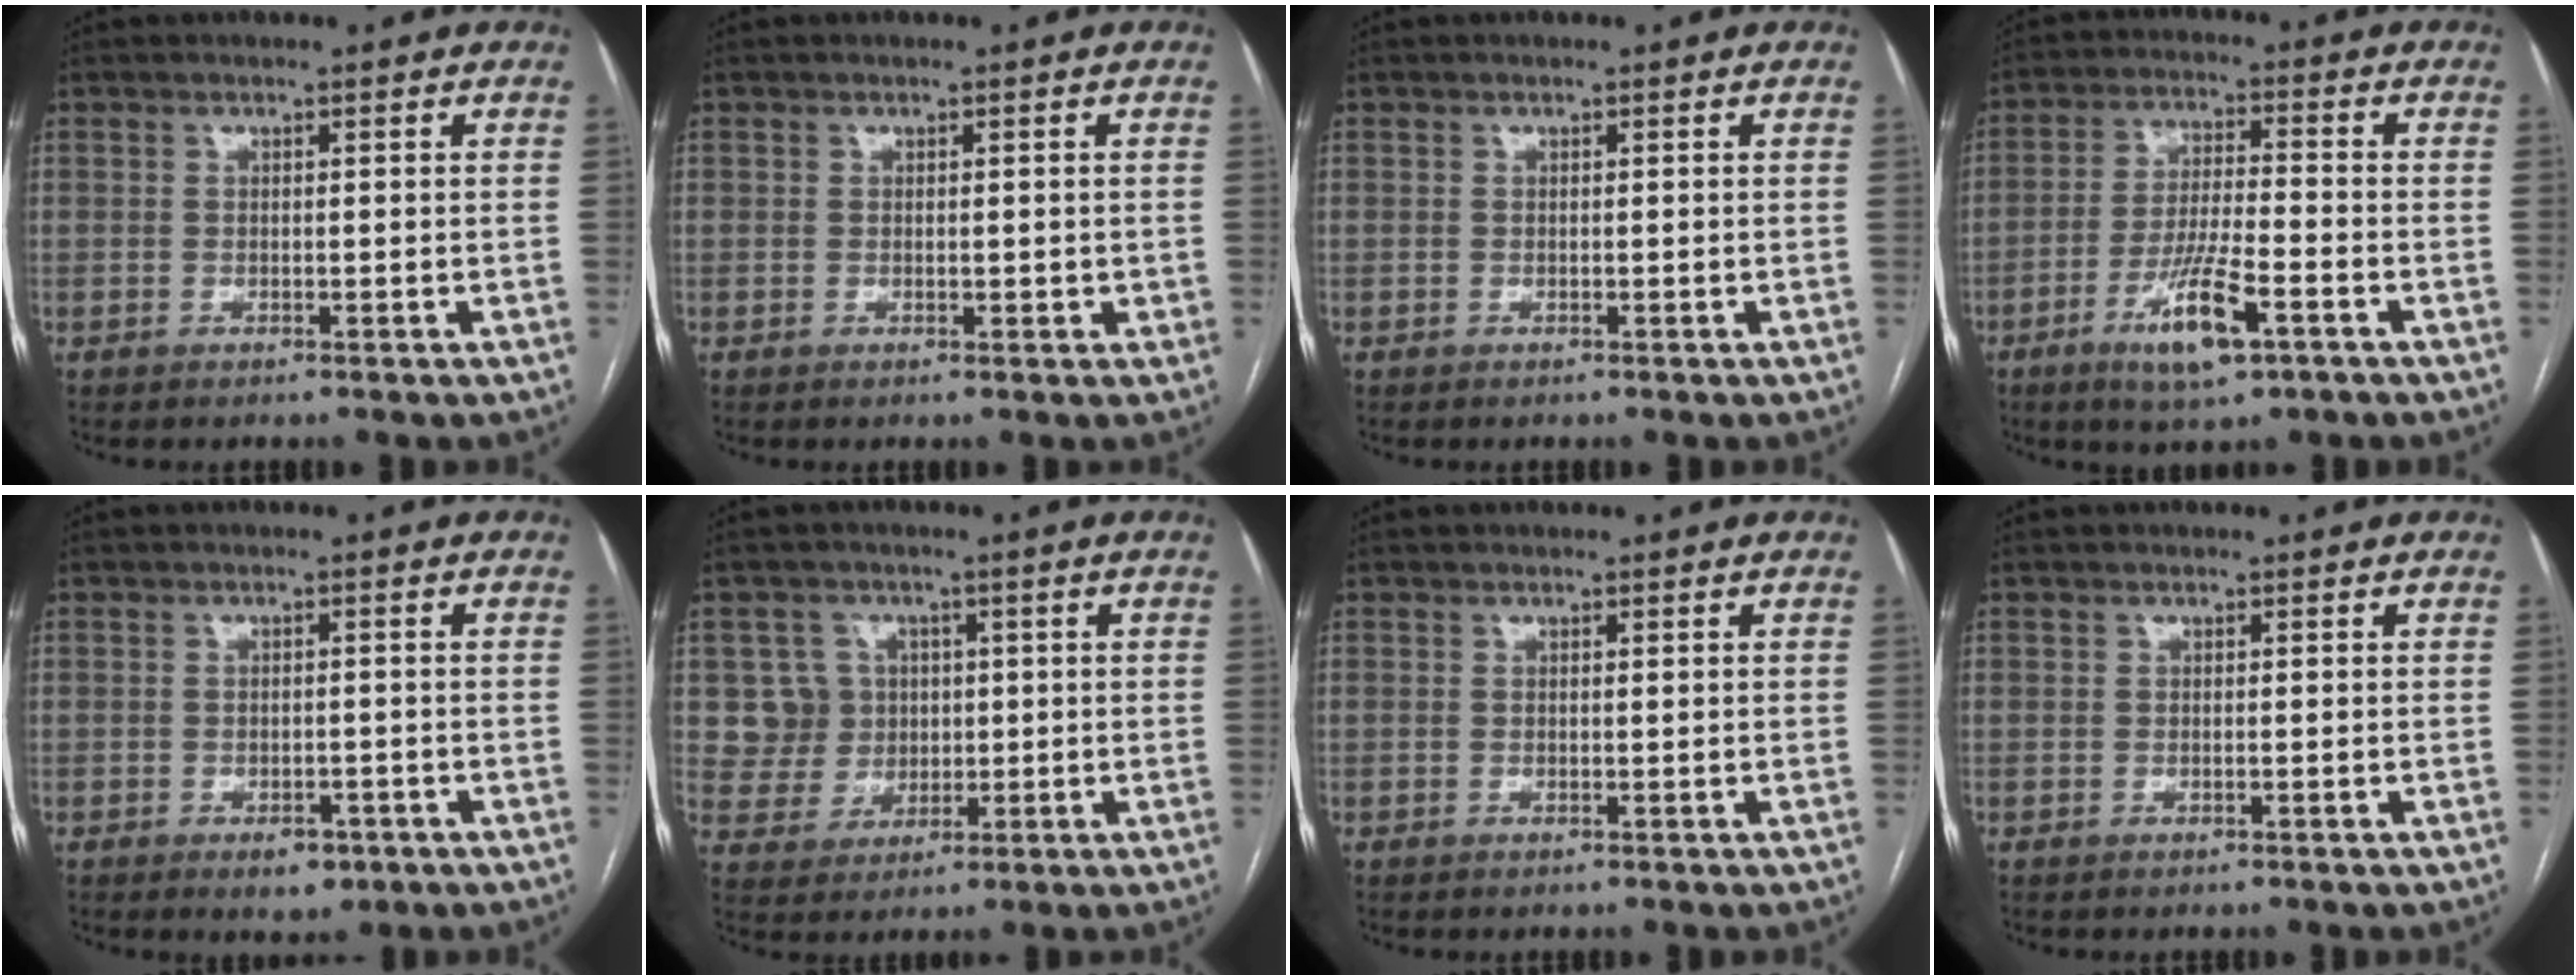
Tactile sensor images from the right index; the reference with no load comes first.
{"total": 1.3, "force": [0.1, 0.8, 0.9], "torque": [-0.013, 0.002, 0.005]}
{"total": 0.0}
{"total": 9.8, "force": [-5.0, 1.5, 8.3], "torque": [-0.161, -0.013, -0.085]}
{"total": 3.4, "force": [-2.0, 1.9, 2.0], "torque": [-0.023, 0.001, -0.017]}
{"total": 6.6, "force": [1.5, 6.4, 0.1], "torque": [0.000, 0.021, 0.034]}
{"total": 0.0}
{"total": 0.0}